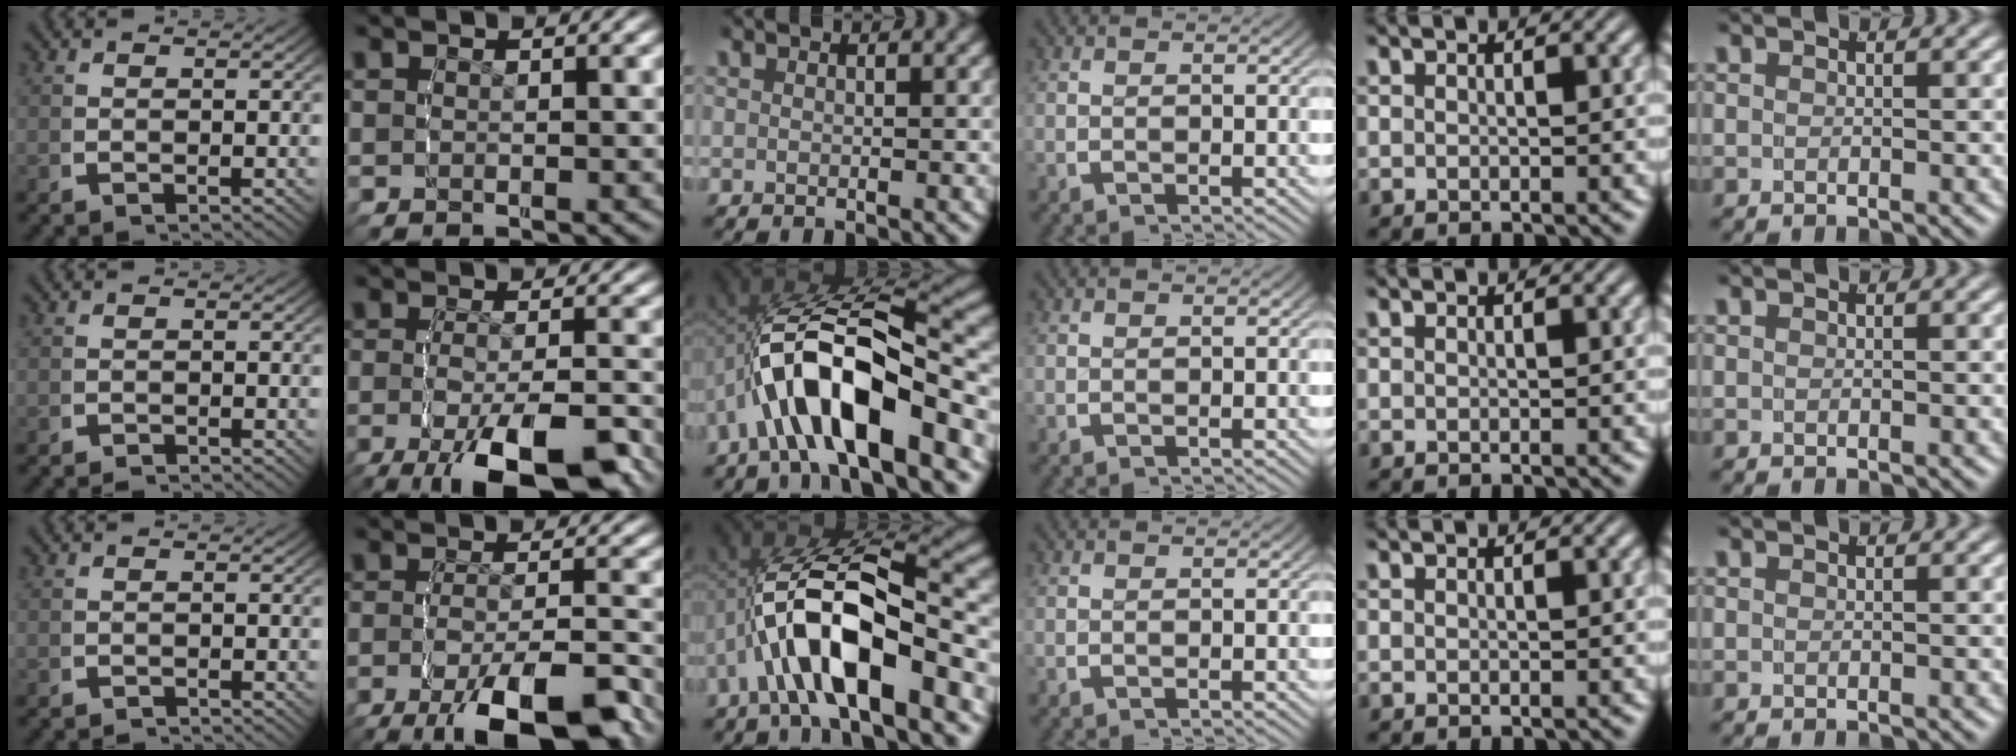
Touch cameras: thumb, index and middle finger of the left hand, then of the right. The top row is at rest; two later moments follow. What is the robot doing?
{"motion": "grasp_and_lifting", "object": "bottle cap"}